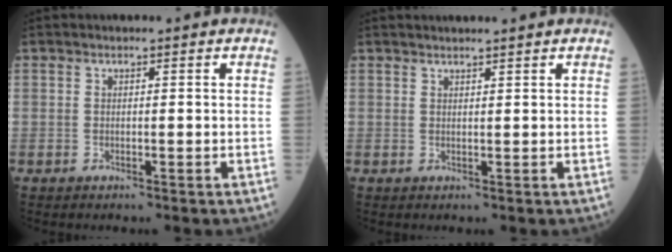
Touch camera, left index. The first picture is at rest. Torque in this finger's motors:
{"motor_torque": [0.25, -0.64, 0.02, 0.02]}